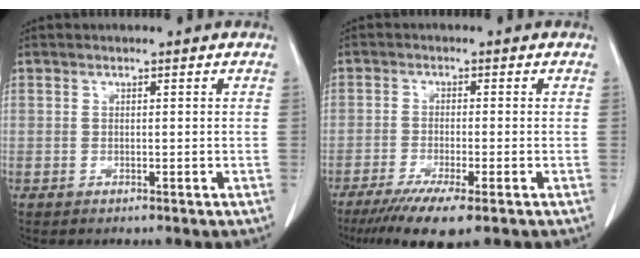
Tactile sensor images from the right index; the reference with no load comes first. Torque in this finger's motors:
{"motor_torque": [0.28, -0.16, 0.19, 0.03]}